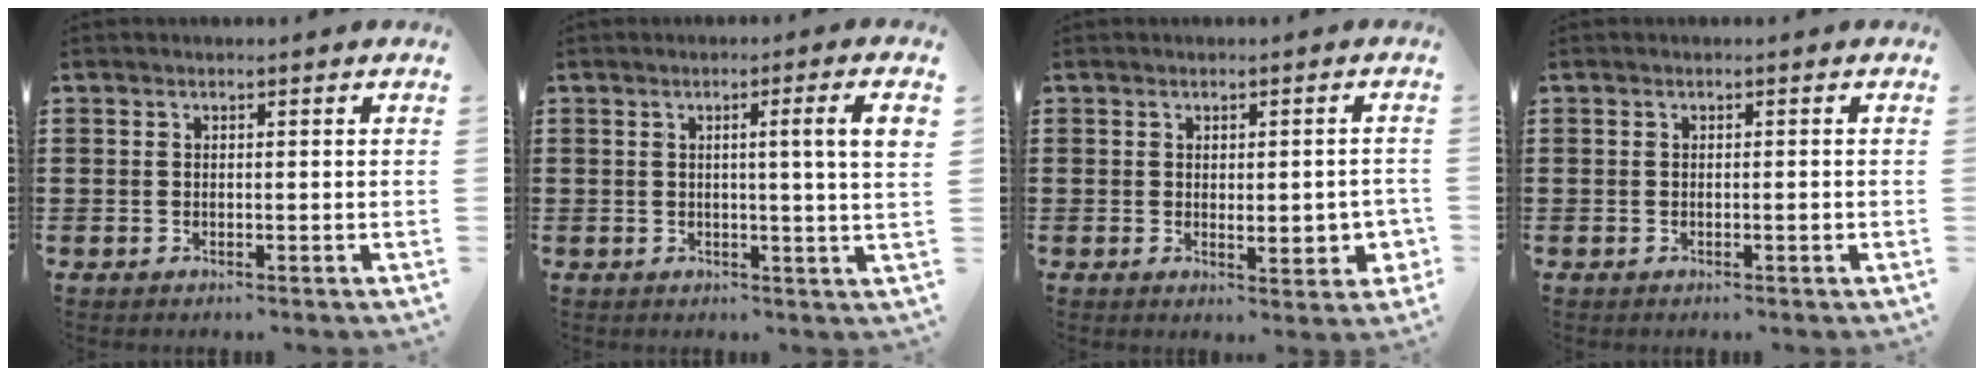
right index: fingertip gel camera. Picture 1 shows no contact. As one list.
[{"total": 5.2, "force": [1.2, -0.7, 5.0], "torque": [-0.087, -0.011, 0.014]}, {"total": 3.6, "force": [-0.1, 1.4, 3.3], "torque": [-0.043, 0.001, -0.004]}, {"total": 0.7, "force": [-0.2, 0.2, 0.6], "torque": [-0.012, -0.002, -0.003]}]